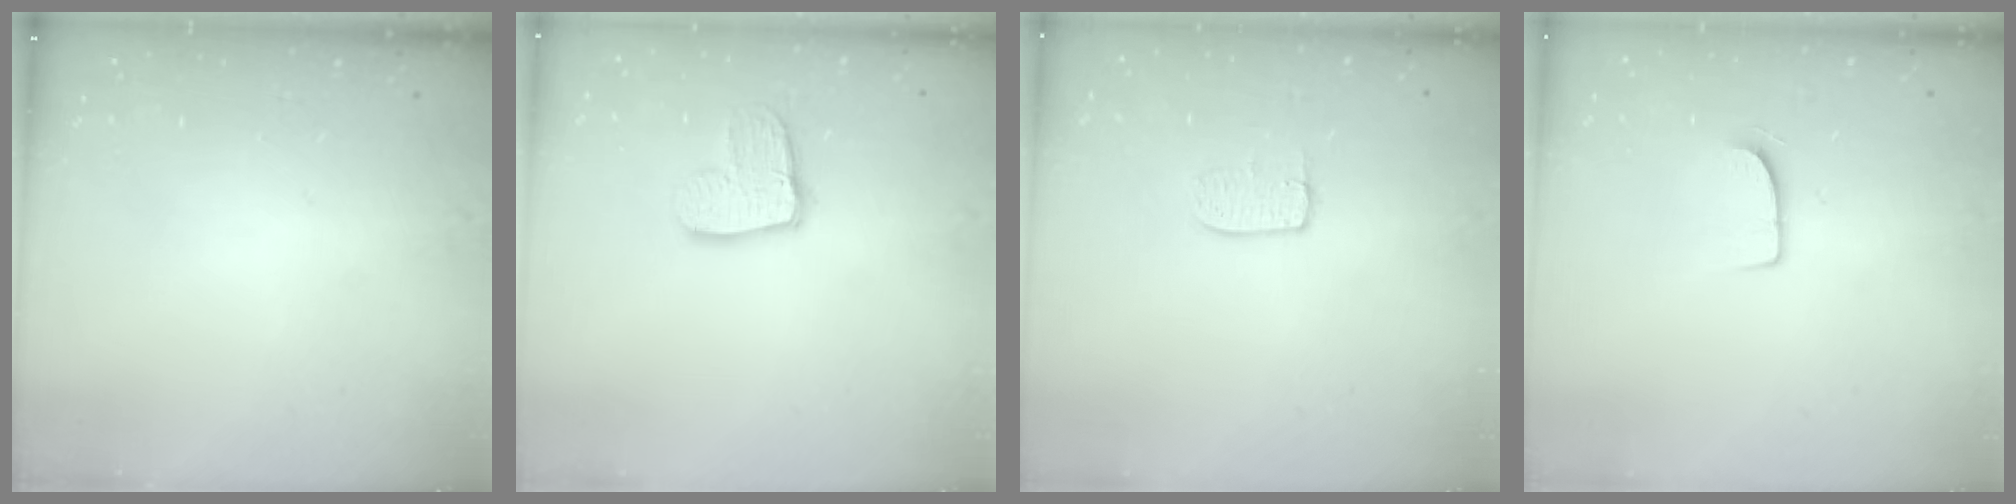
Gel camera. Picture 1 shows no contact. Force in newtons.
{"total": 11.4, "press": 11.4, "slide": 1.0}
{"total": 5.4, "press": 5.4, "slide": 0.3}
{"total": 7.1, "press": 7.1, "slide": 0.5}